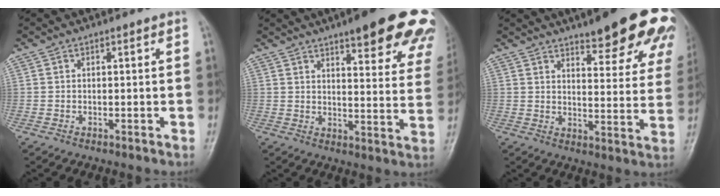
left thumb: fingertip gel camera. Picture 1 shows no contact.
{"total": 22.4, "force": [15.4, 5.6, 15.4], "torque": [-0.159, -0.055, 0.180]}
{"total": 20.3, "force": [13.7, 5.4, 13.9], "torque": [-0.144, -0.062, 0.170]}